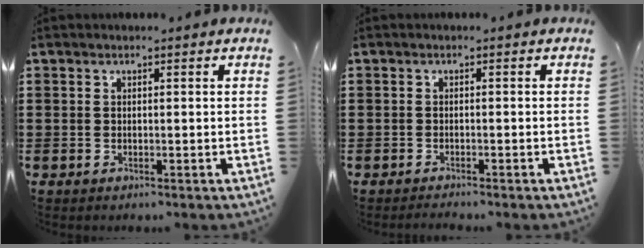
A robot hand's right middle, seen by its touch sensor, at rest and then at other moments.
{"total": 0.7, "force": [-0.7, -0.1, 0.1], "torque": [-0.002, -0.003, -0.014]}